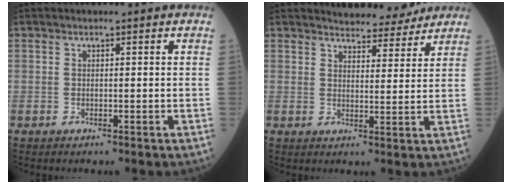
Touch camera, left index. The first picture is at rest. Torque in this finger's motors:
{"motor_torque": [0.78, -0.68, 0.02, 0.00]}